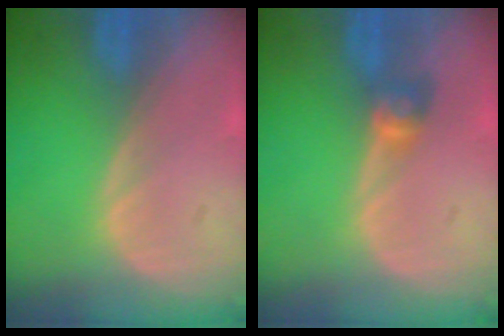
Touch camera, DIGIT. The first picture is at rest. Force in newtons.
{"total": 2.7, "press": 2.4, "slide": 1.2}